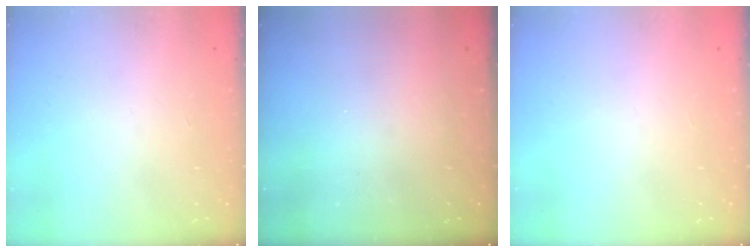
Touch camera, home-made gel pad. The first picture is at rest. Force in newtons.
{"total": 0.0}
{"total": 0.0}